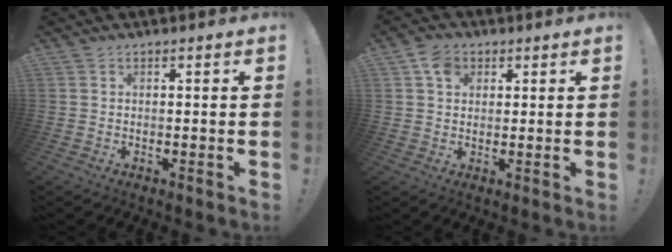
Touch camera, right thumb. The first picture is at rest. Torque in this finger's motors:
{"motor_torque": [0.68, 0.25, 0.35, 0.00, -0.03]}